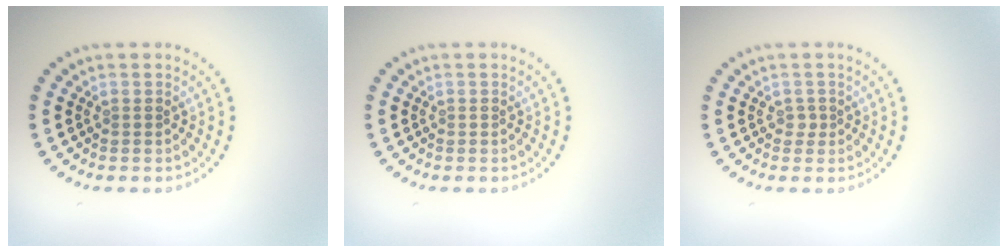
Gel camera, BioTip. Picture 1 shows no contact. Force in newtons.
{"total": 0.0}
{"total": 0.7, "press": 0.5, "slide": 0.5}